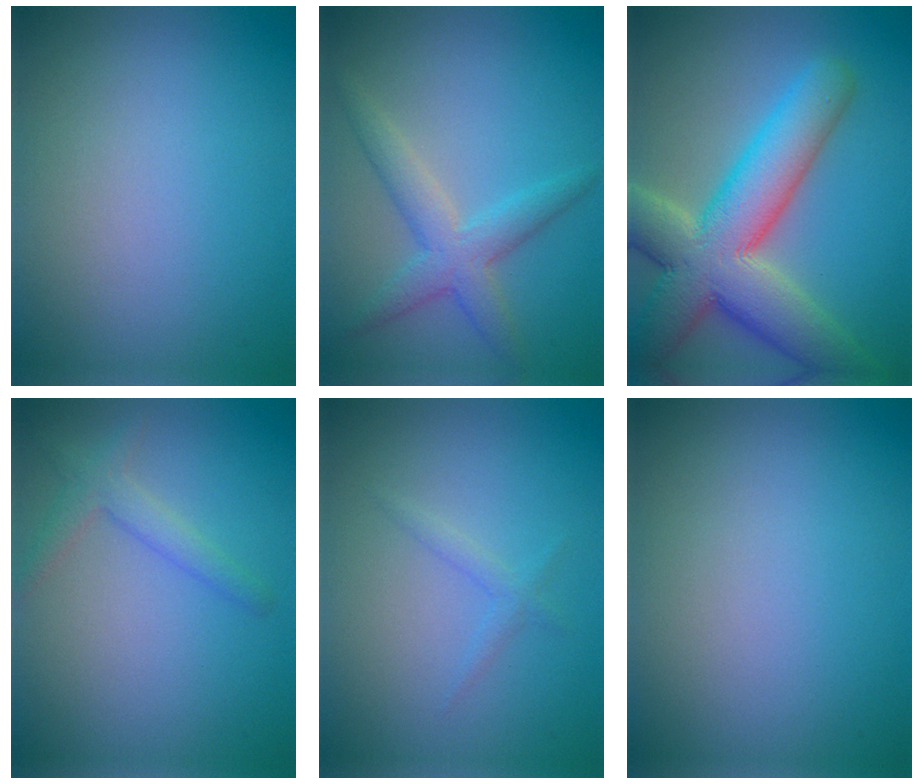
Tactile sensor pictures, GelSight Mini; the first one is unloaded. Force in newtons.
{"total": 3.5, "press": 3.5, "slide": 0.2}
{"total": 10.7, "press": 10.6, "slide": 0.8}
{"total": 2.0, "press": 2.0, "slide": 0.1}
{"total": 1.0, "press": 1.0, "slide": 0.0}
{"total": 0.0}